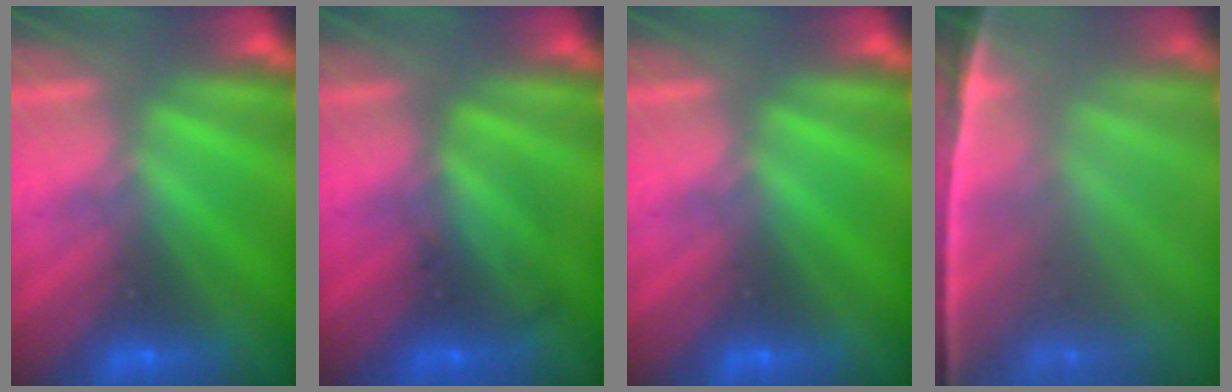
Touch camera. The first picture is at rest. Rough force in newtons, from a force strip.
{"total": 2.4}
{"total": 0.0}
{"total": 7.3}